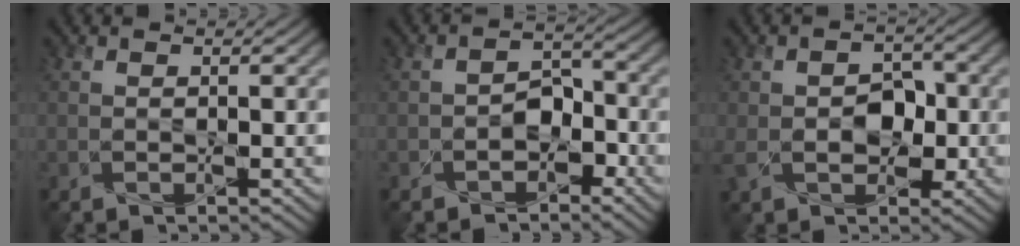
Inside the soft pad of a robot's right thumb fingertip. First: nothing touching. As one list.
[{"total": 3.5, "force": [-2.0, 2.4, 1.6], "torque": [-0.012, 0.007, -0.036]}, {"total": 6.0, "force": [-1.2, 4.6, 3.7], "torque": [-0.072, -0.009, -0.020]}]